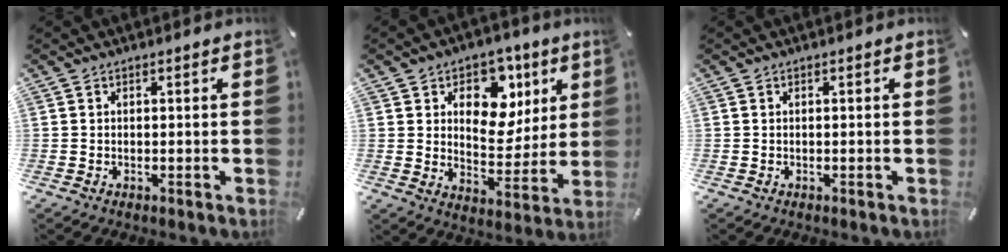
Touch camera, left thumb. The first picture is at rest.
{"total": 12.7, "force": [5.1, 9.6, 6.4], "torque": [-0.076, -0.036, 0.090]}
{"total": 0.0}